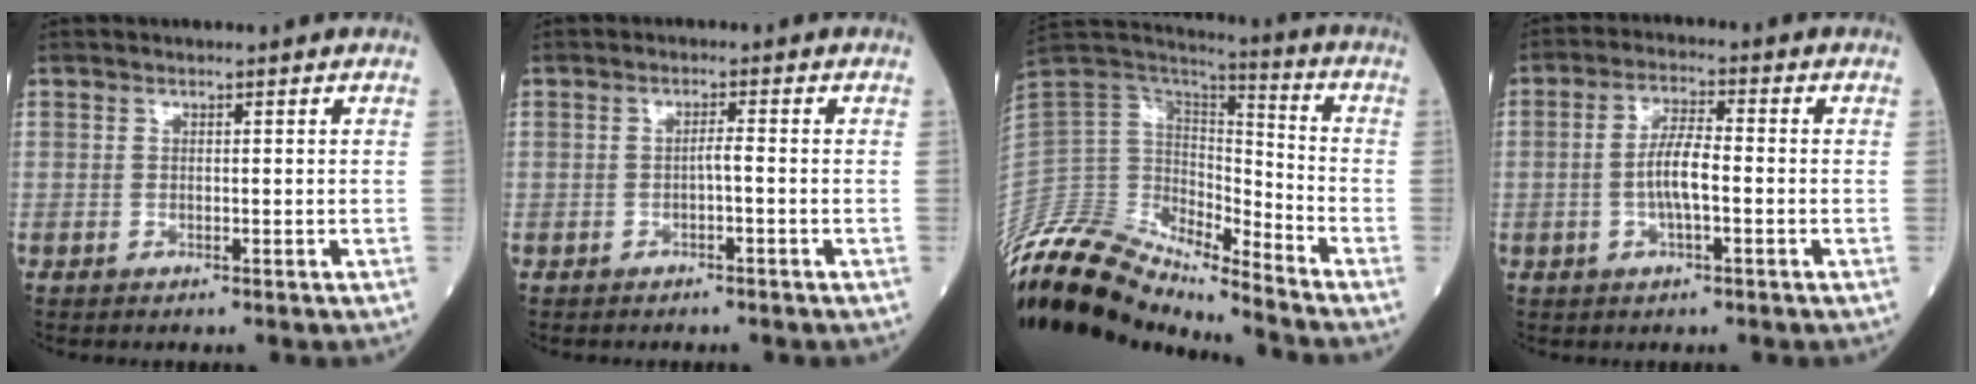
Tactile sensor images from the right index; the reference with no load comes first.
{"total": 1.3, "force": [-0.6, -0.1, 1.2], "torque": [-0.024, 0.001, -0.010]}
{"total": 16.1, "force": [-15.5, 2.9, 3.1], "torque": [-0.074, 0.075, -0.287]}
{"total": 5.5, "force": [-1.0, 1.2, 5.2], "torque": [-0.112, 0.007, -0.021]}